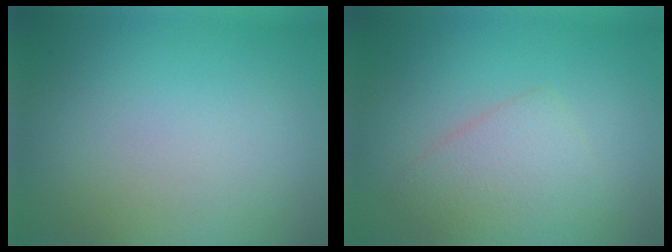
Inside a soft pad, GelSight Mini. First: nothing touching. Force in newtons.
{"total": 2.9, "press": 2.9, "slide": 0.0}